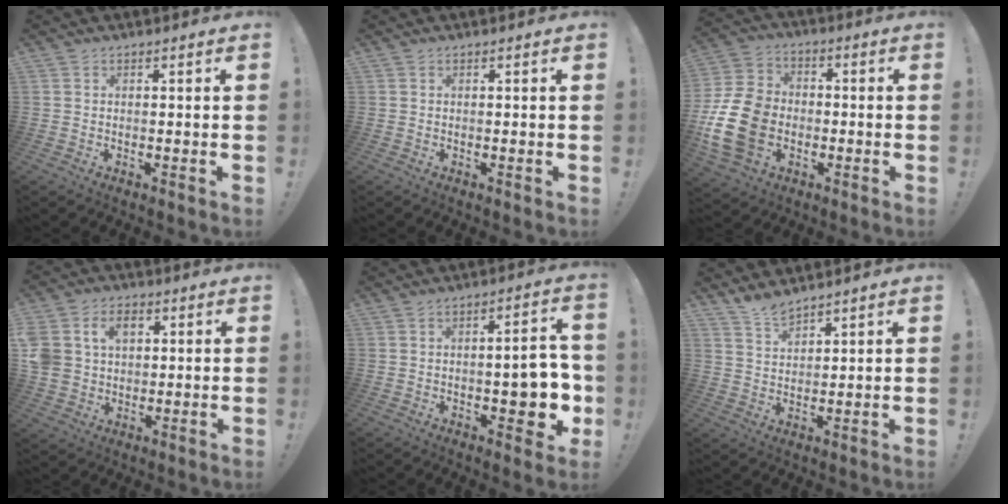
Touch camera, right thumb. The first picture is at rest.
{"total": 0.0}
{"total": 18.2, "force": [-4.3, 14.0, 10.9], "torque": [-0.203, 0.036, -0.066]}
{"total": 10.3, "force": [3.2, 8.2, 5.4], "torque": [-0.104, -0.005, 0.063]}
{"total": 9.9, "force": [-1.8, 4.2, 8.7], "torque": [-0.099, 0.007, -0.026]}
{"total": 5.6, "force": [5.2, 1.3, 1.7], "torque": [-0.029, -0.034, 0.095]}